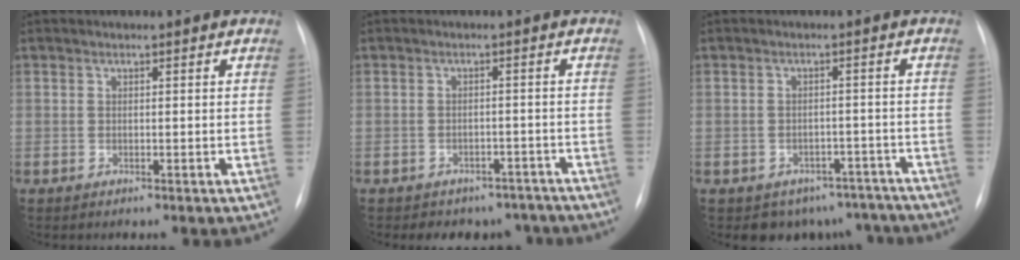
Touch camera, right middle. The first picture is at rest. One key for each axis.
{"total": 7.8, "fx": -6.5, "fy": 4.2, "fz": 0.9, "tx": 0.003, "ty": 0.017, "tz": -0.071}
{"total": 8.7, "fx": -7.0, "fy": 5.2, "fz": 0.7, "tx": 0.013, "ty": 0.027, "tz": -0.078}